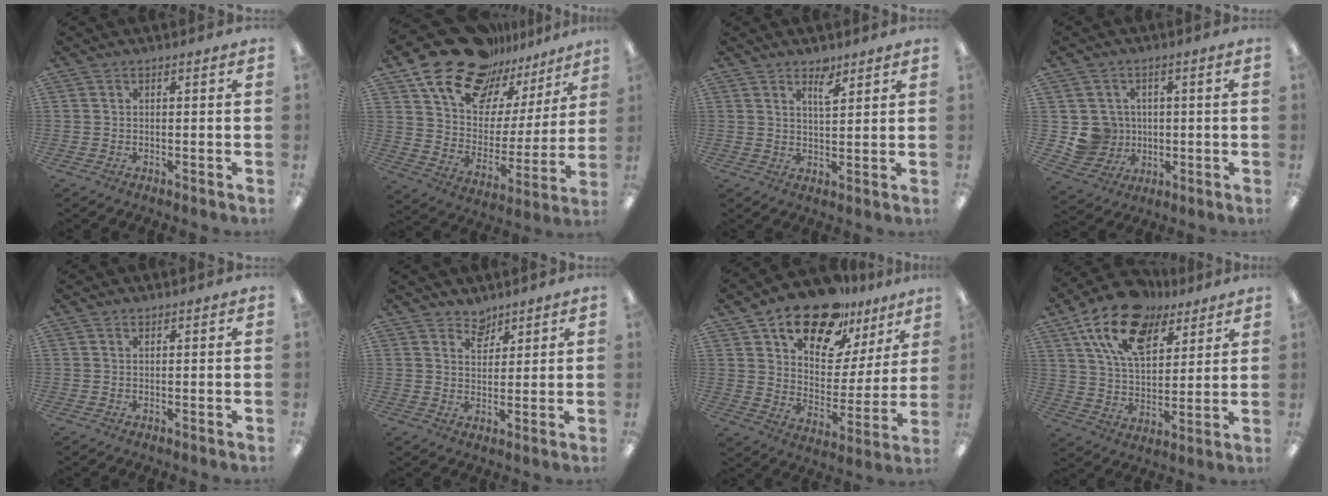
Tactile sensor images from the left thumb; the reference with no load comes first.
{"total": 20.4, "force": [15.8, 10.6, 7.4], "torque": [-0.146, -0.109, 0.281]}
{"total": 4.7, "force": [3.2, 1.7, 2.9], "torque": [-0.033, -0.019, 0.051]}
{"total": 7.6, "force": [0.3, 7.5, 0.9], "torque": [-0.039, 0.003, 0.018]}
{"total": 0.7, "force": [0.6, 0.3, 0.2], "torque": [-0.005, 0.000, 0.011]}
{"total": 4.7, "force": [4.0, 2.3, 0.4], "torque": [-0.005, -0.024, 0.074]}
{"total": 19.4, "force": [14.8, 8.9, 8.9], "torque": [-0.149, -0.097, 0.260]}
{"total": 17.9, "force": [10.9, 9.8, 10.3], "torque": [-0.185, -0.038, 0.197]}